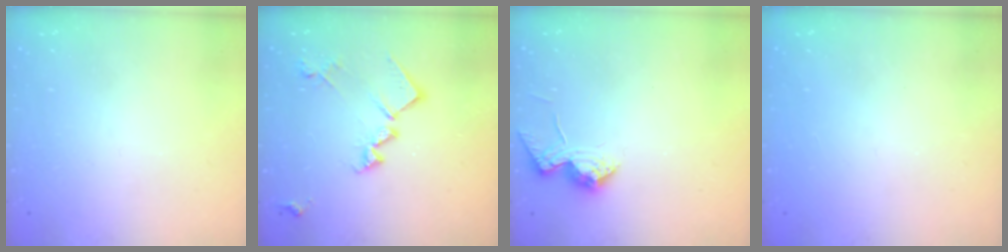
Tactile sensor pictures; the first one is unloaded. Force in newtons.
{"total": 15.5, "press": 15.4, "slide": 0.6}
{"total": 12.2, "press": 12.2, "slide": 0.5}
{"total": 0.9, "press": 0.9, "slide": 0.1}